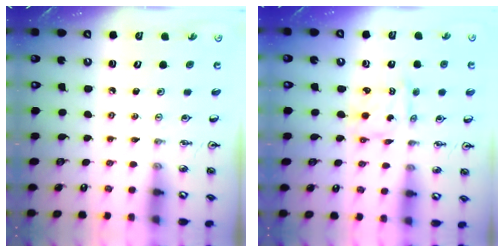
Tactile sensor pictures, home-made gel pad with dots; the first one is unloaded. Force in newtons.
{"total": 2.4, "press": 2.4, "slide": 0.1}